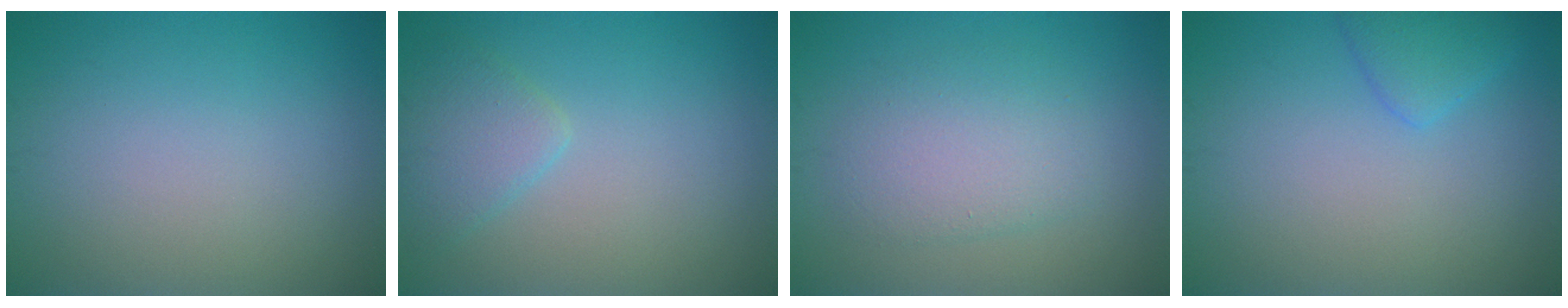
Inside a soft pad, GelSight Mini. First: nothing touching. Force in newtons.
{"total": 2.5, "press": 2.5, "slide": 0.2}
{"total": 3.6, "press": 3.6, "slide": 0.3}
{"total": 2.0, "press": 2.0, "slide": 0.1}